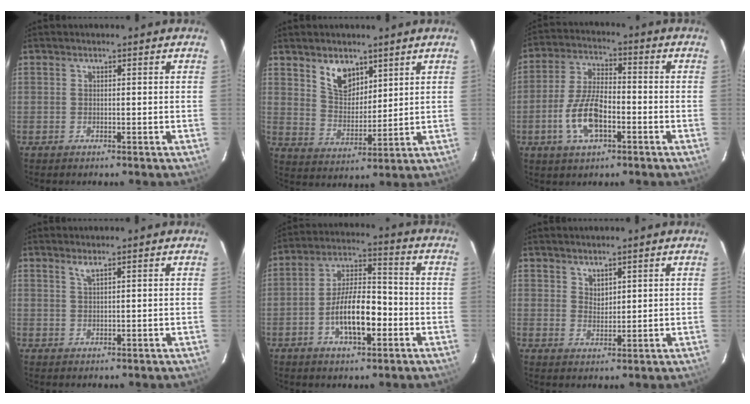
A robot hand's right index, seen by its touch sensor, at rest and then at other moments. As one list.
[{"total": 7.8, "force": [4.9, 4.6, 4.0], "torque": [-0.064, 0.006, 0.100]}, {"total": 10.5, "force": [-3.9, 4.7, 8.6], "torque": [-0.180, 0.003, -0.072]}, {"total": 1.3, "force": [1.0, 0.0, 0.8], "torque": [-0.017, 0.001, 0.019]}, {"total": 11.1, "force": [-3.9, 4.2, 9.5], "torque": [-0.180, 0.009, -0.064]}, {"total": 2.4, "force": [2.0, 1.1, 0.6], "torque": [-0.006, 0.001, 0.038]}]